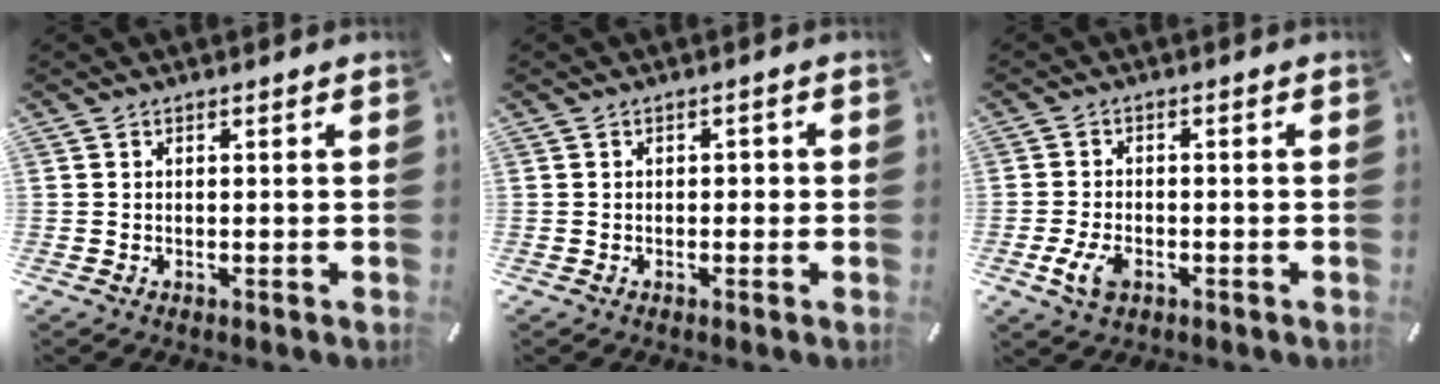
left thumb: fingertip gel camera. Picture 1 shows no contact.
{"total": 1.2, "force": [-0.5, 0.9, 0.6], "torque": [-0.014, 0.006, -0.013]}
{"total": 5.2, "force": [-2.2, 3.1, 3.6], "torque": [-0.090, -0.002, -0.044]}